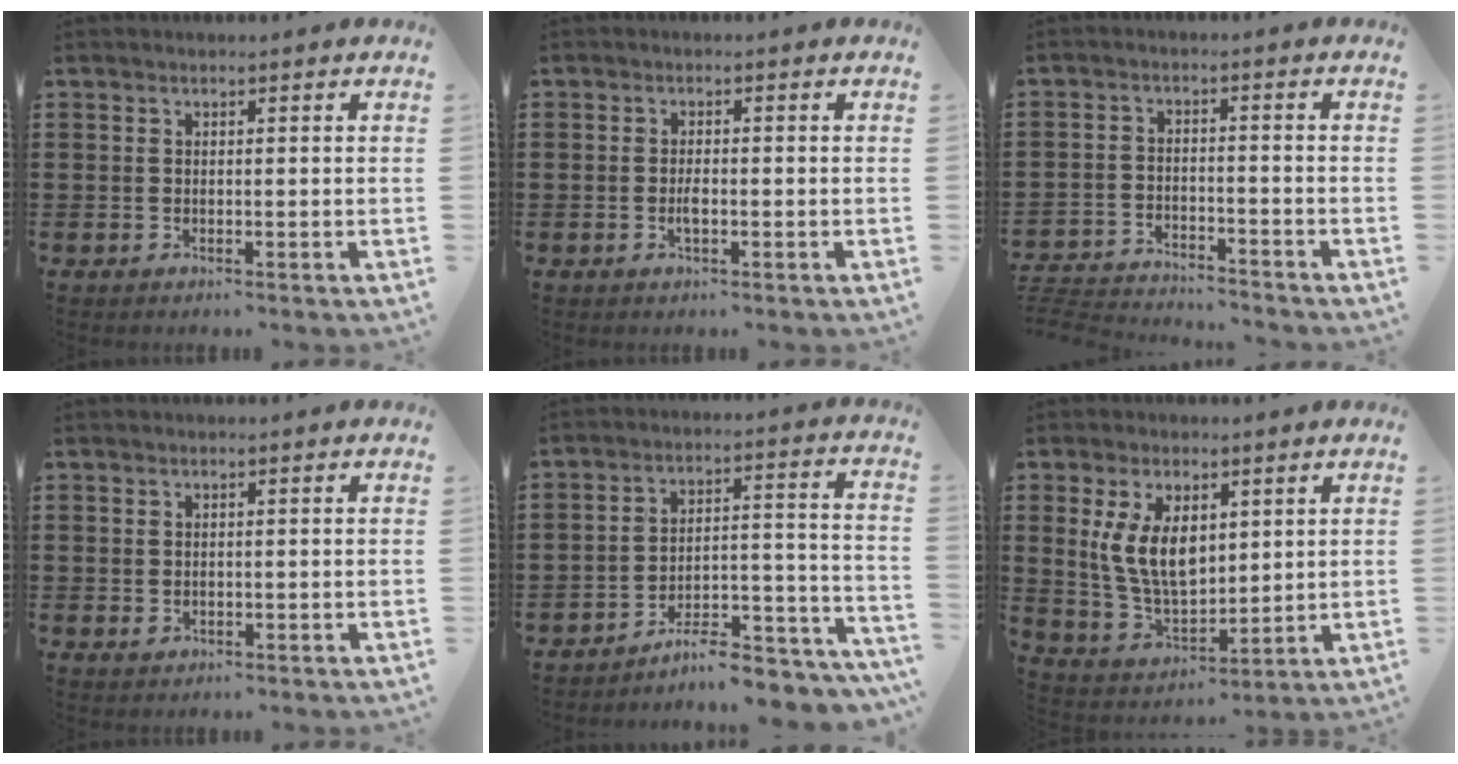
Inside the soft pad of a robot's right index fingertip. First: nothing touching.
{"total": 1.9, "force": [-0.5, 0.6, 1.8], "torque": [-0.033, 0.001, -0.008]}
{"total": 3.8, "force": [-3.8, 0.2, 0.3], "torque": [-0.024, -0.002, -0.087]}
{"total": 0.7, "force": [0.2, 0.6, 0.4], "torque": [-0.009, 0.005, 0.003]}
{"total": 7.7, "force": [-7.0, 1.4, 3.0], "torque": [-0.037, 0.015, -0.132]}
{"total": 9.4, "force": [2.6, 5.3, 7.3], "torque": [-0.170, 0.007, 0.047]}